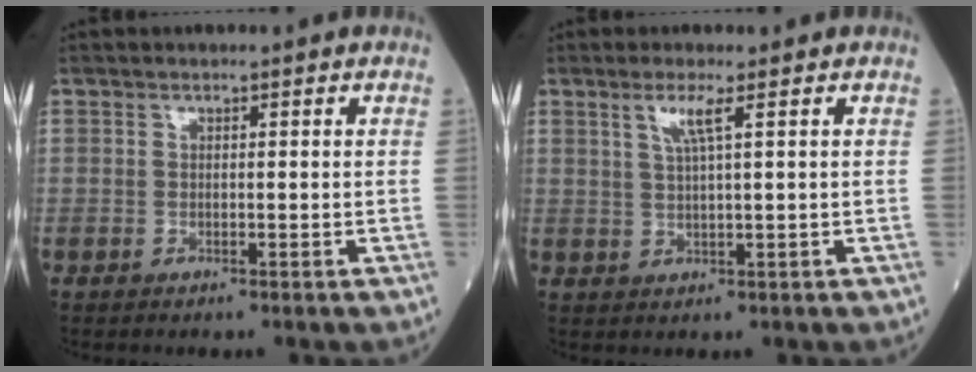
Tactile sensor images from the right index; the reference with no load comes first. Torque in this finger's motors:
{"motor_torque": [0.47, 0.34, 0.23, 0.08]}